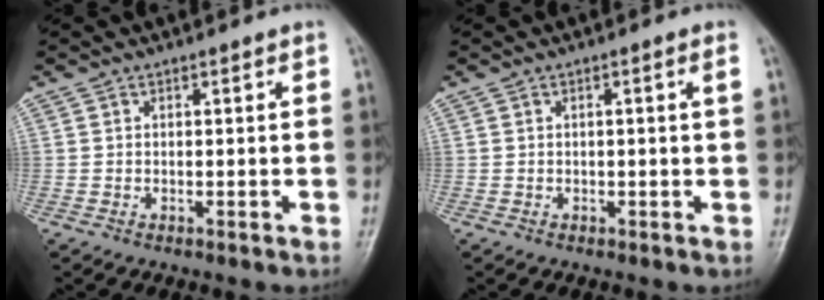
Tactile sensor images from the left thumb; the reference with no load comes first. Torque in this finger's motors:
{"motor_torque": [0.05, -0.18, 0.01, 0.03, 0.02]}